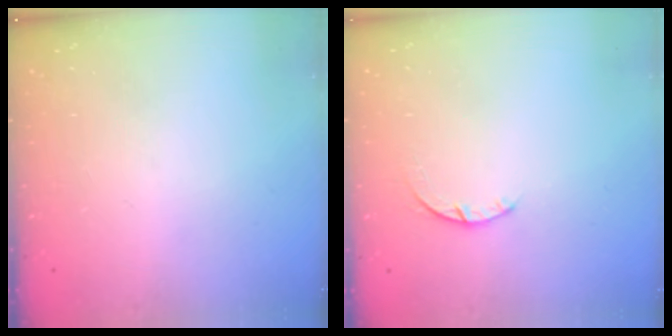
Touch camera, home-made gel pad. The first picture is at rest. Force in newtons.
{"total": 1.2, "press": 1.2, "slide": 0.3}